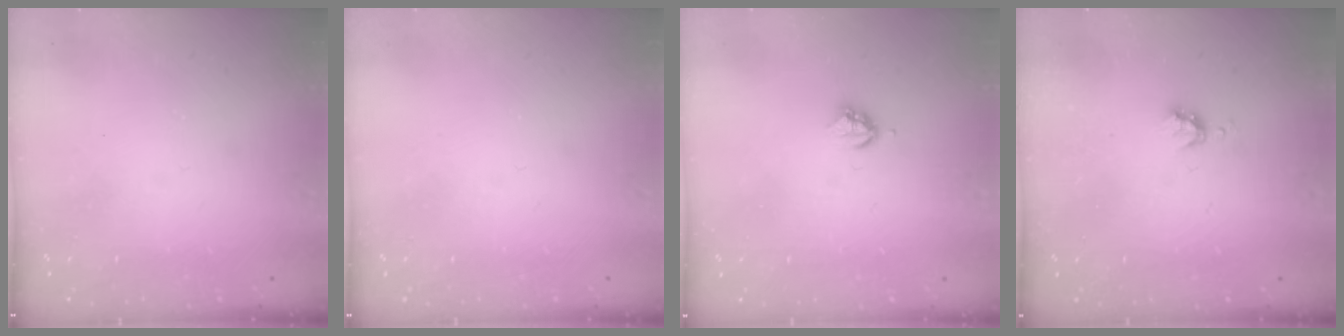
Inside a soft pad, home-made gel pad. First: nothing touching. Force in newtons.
{"total": 0.0}
{"total": 3.4, "press": 3.4, "slide": 0.4}
{"total": 3.8, "press": 3.8, "slide": 0.5}